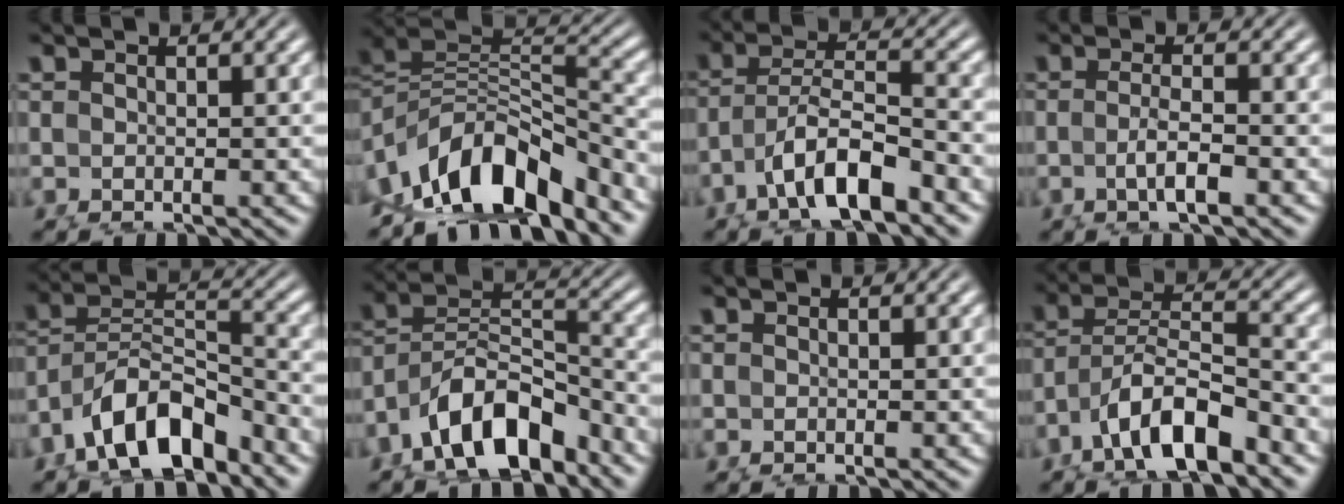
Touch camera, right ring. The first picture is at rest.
{"total": 11.4, "force": [-3.7, 7.5, 7.7], "torque": [-0.143, -0.033, -0.049]}
{"total": 5.3, "force": [-2.5, 2.3, 4.1], "torque": [-0.079, -0.017, -0.037]}
{"total": 2.5, "force": [-1.4, -0.3, 2.1], "torque": [-0.040, -0.012, -0.017]}
{"total": 7.8, "force": [-3.8, 4.9, 4.7], "torque": [-0.087, -0.023, -0.057]}
{"total": 8.4, "force": [-4.2, 5.3, 5.0], "torque": [-0.089, -0.026, -0.062]}
{"total": 0.0}
{"total": 5.9, "force": [-2.7, 3.2, 4.2], "torque": [-0.086, -0.019, -0.040]}